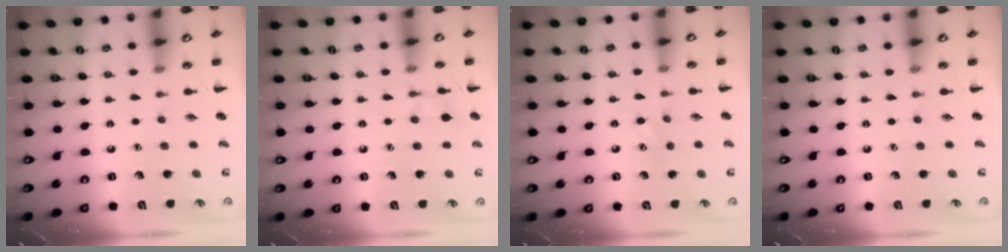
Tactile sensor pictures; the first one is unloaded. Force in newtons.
{"total": 5.8, "press": 5.5, "slide": 2.0}
{"total": 2.4, "press": 2.3, "slide": 0.8}
{"total": 0.0}